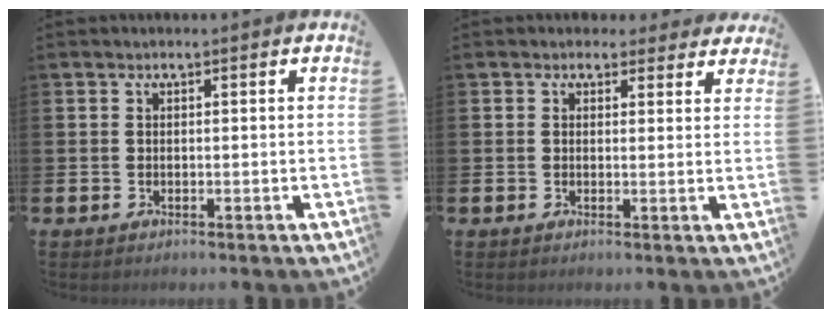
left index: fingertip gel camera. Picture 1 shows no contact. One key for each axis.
{"total": 2.3, "fx": 1.9, "fy": 1.3, "fz": -0.1, "tx": 0.004, "ty": -0.004, "tz": 0.031}